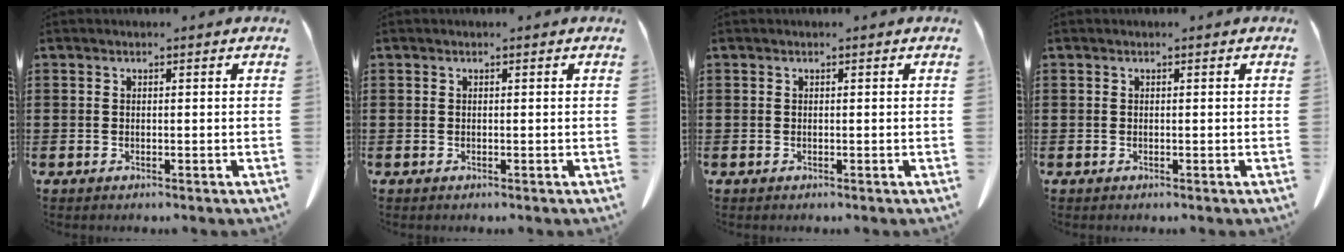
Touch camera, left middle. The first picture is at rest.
{"total": 0.0}
{"total": 0.0}
{"total": 0.0}